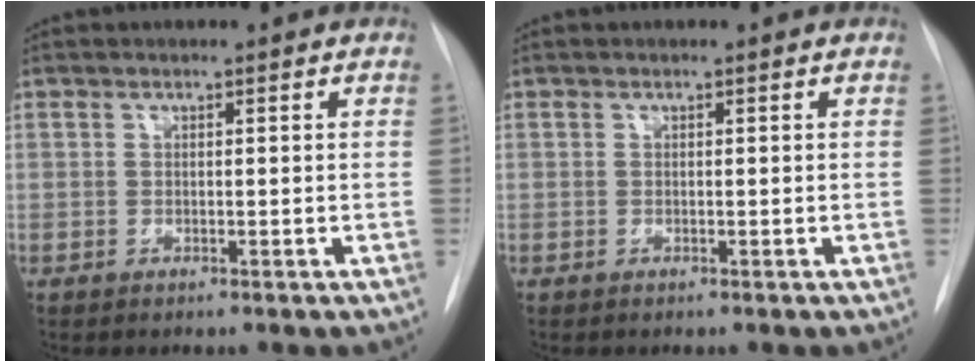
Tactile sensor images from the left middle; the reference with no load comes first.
{"total": 0.0}